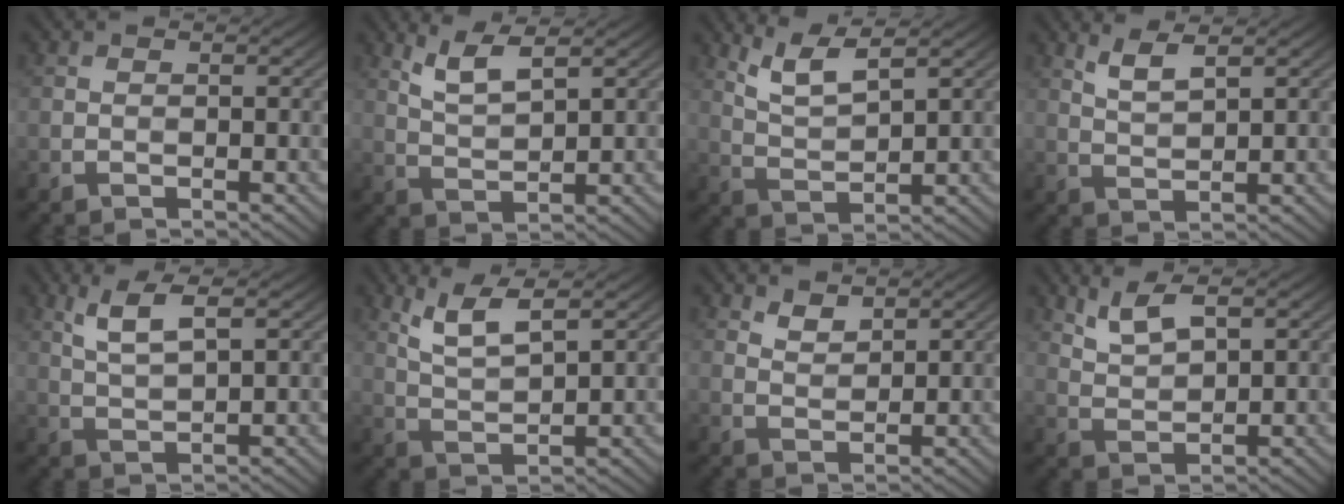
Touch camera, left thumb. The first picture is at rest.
{"total": 4.7, "force": [3.1, 1.1, 3.4], "torque": [-0.084, -0.002, 0.068]}
{"total": 5.5, "force": [3.8, 1.2, 3.7], "torque": [-0.091, -0.003, 0.084]}
{"total": 3.4, "force": [2.3, 0.7, 2.4], "torque": [-0.058, 0.000, 0.050]}
{"total": 4.4, "force": [2.4, 0.9, 3.6], "torque": [-0.089, 0.002, 0.054]}
{"total": 5.5, "force": [3.4, 1.2, 4.2], "torque": [-0.100, -0.001, 0.075]}
{"total": 2.4, "force": [2.0, 0.9, 1.0], "torque": [-0.022, -0.003, 0.043]}
{"total": 4.7, "force": [3.0, 1.6, 3.3], "torque": [-0.082, 0.001, 0.064]}